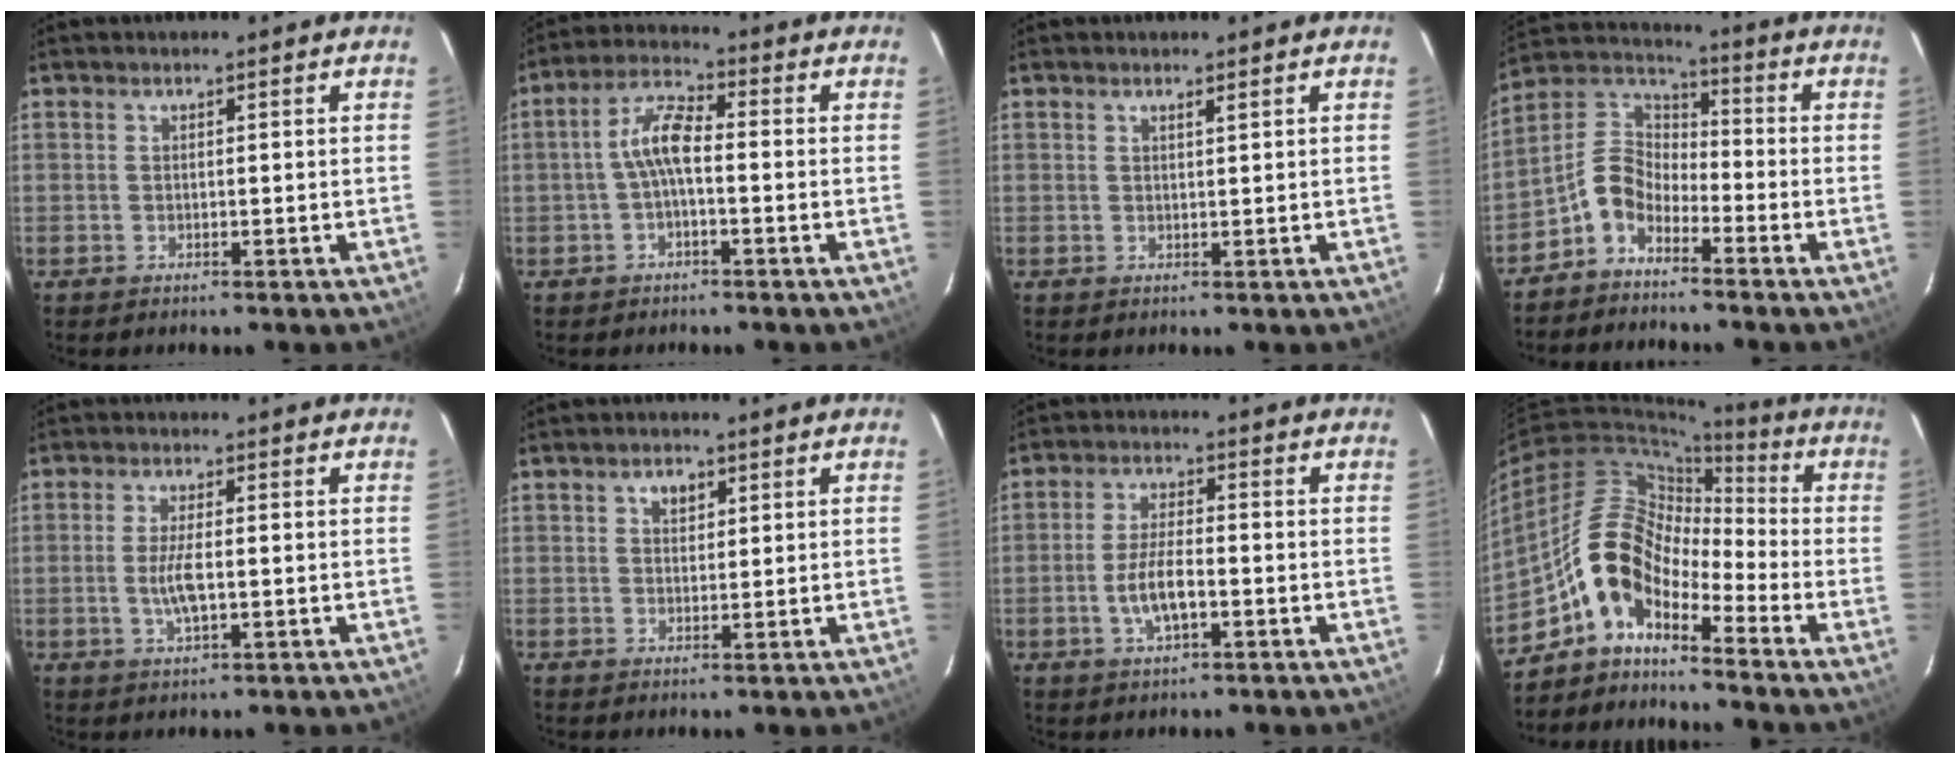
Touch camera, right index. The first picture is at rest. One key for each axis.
{"total": 5.8, "fx": -1.1, "fy": 2.0, "fz": 5.3, "tx": -0.116, "ty": 0.021, "tz": -0.025}
{"total": 0.7, "fx": 0.5, "fy": 0.0, "fz": 0.4, "tx": -0.005, "ty": 0.000, "tz": 0.009}
{"total": 7.8, "fx": -5.0, "fy": 4.5, "fz": 4.0, "tx": -0.087, "ty": 0.029, "tz": -0.113}
{"total": 4.8, "fx": -0.7, "fy": 1.4, "fz": 4.6, "tx": -0.092, "ty": -0.002, "tz": -0.012}
{"total": 3.3, "fx": 1.4, "fy": 2.8, "fz": 0.9, "tx": -0.005, "ty": 0.008, "tz": 0.022}
{"total": 6.3, "fx": -2.1, "fy": 2.2, "fz": 5.6, "tx": -0.114, "ty": 0.000, "tz": -0.037}
{"total": 10.6, "fx": -6.9, "fy": 4.5, "fz": 6.6, "tx": -0.115, "ty": 0.027, "tz": -0.150}